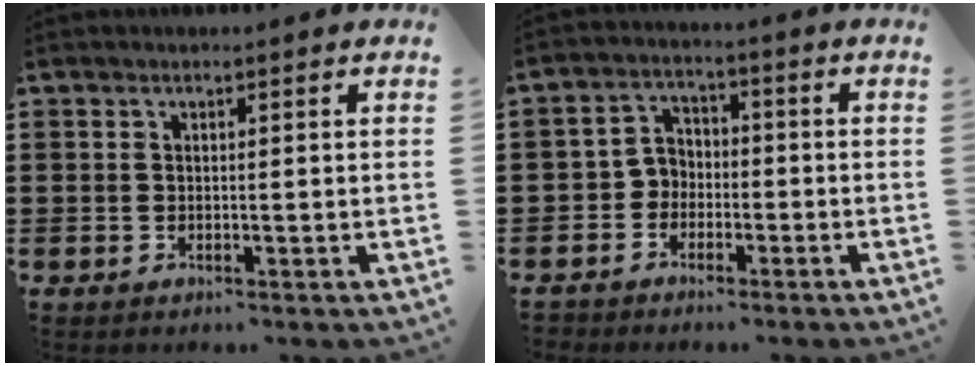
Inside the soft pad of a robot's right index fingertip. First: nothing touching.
{"total": 4.1, "force": [-2.1, 3.4, 0.5], "torque": [-0.031, 0.007, -0.050]}